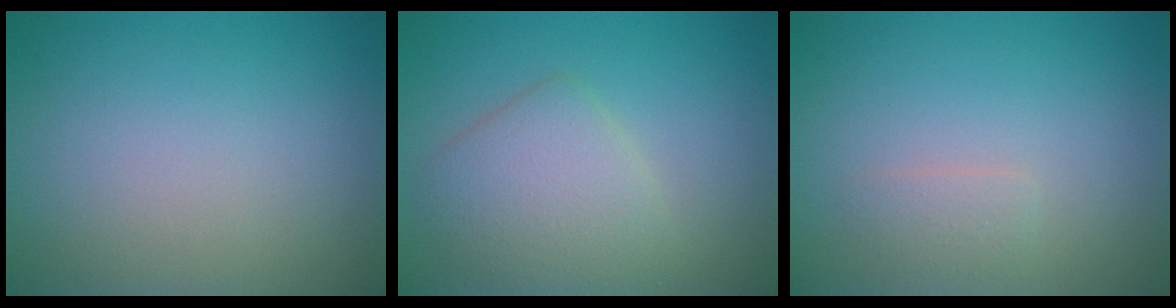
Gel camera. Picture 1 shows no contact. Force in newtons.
{"total": 4.3, "press": 4.3, "slide": 0.2}
{"total": 1.0, "press": 1.0, "slide": 0.0}